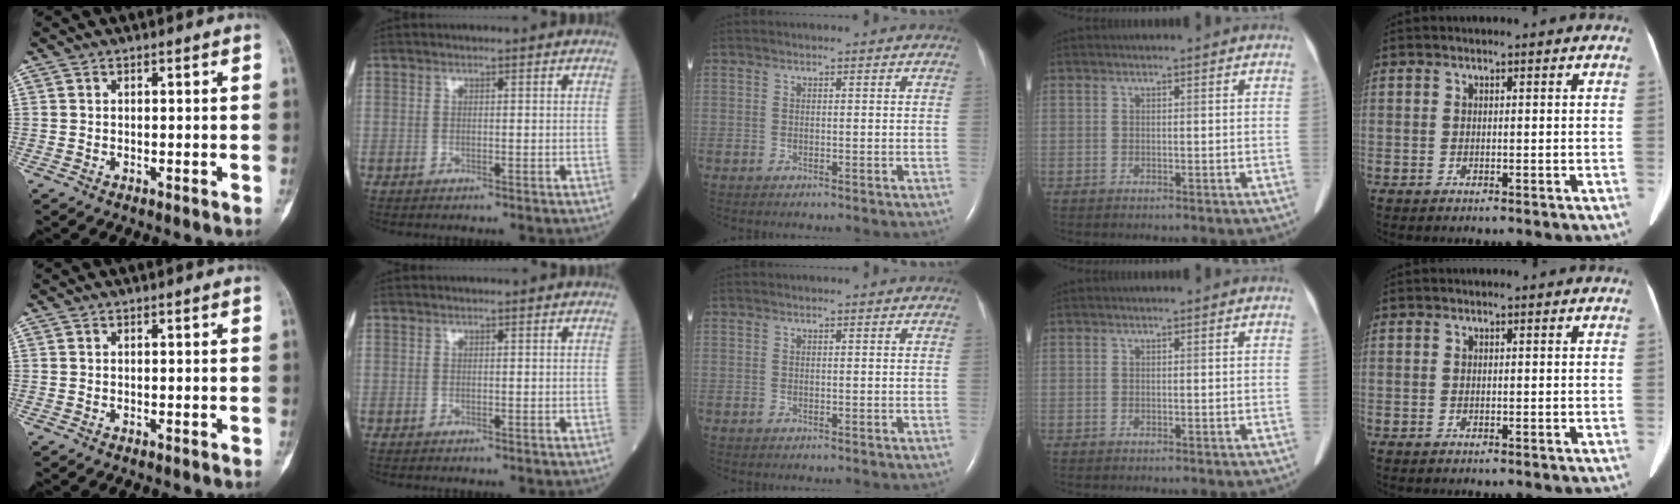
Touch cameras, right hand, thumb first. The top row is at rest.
{}